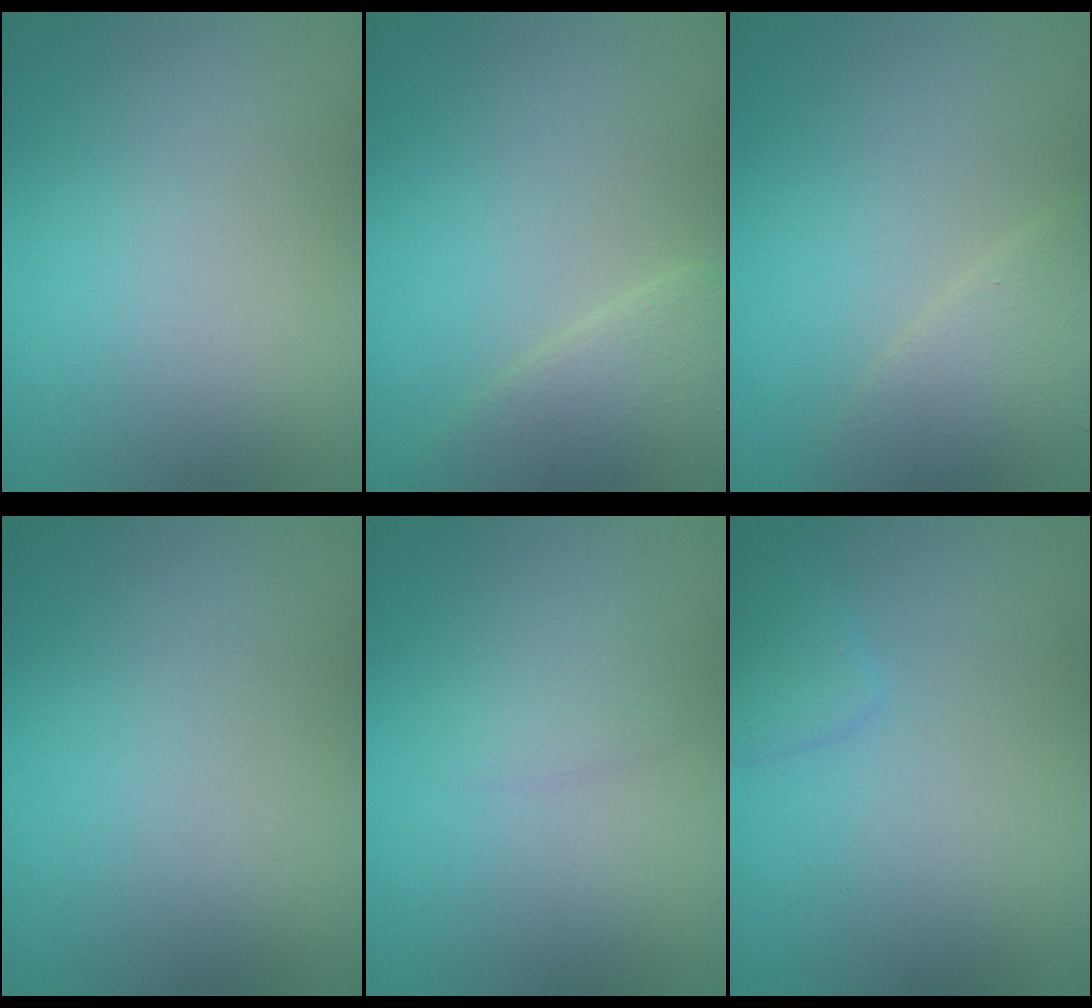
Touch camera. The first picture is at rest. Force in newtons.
{"total": 4.0, "press": 4.0, "slide": 0.1}
{"total": 2.9, "press": 2.9, "slide": 0.1}
{"total": 0.0}
{"total": 1.2, "press": 1.2, "slide": 0.2}
{"total": 1.4, "press": 1.4, "slide": 0.1}